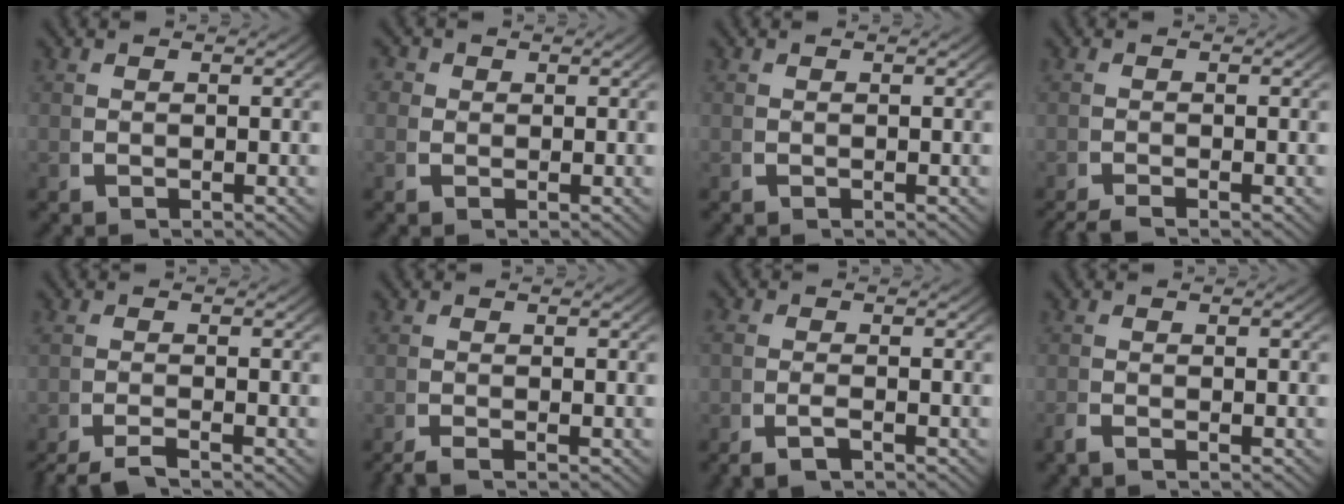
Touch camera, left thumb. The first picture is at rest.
{"total": 2.1, "force": [0.6, 1.9, 0.6], "torque": [-0.016, -0.007, 0.006]}
{"total": 0.0}
{"total": 2.0, "force": [-1.8, 0.3, 0.7], "torque": [-0.009, -0.009, -0.031]}
{"total": 3.2, "force": [-2.8, 0.6, 1.5], "torque": [-0.034, -0.010, -0.046]}
{"total": 1.3, "force": [-1.2, 0.1, 0.6], "torque": [-0.011, -0.007, -0.020]}
{"total": 1.7, "force": [-1.2, 0.7, 1.1], "torque": [-0.029, -0.008, -0.017]}
{"total": 1.0, "force": [-0.8, 0.1, 0.6], "torque": [-0.011, -0.001, -0.018]}